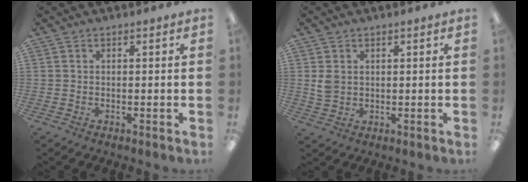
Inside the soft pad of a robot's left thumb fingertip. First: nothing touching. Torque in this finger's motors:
{"motor_torque": [0.55, 0.68, 0.61, -0.30, 0.00]}